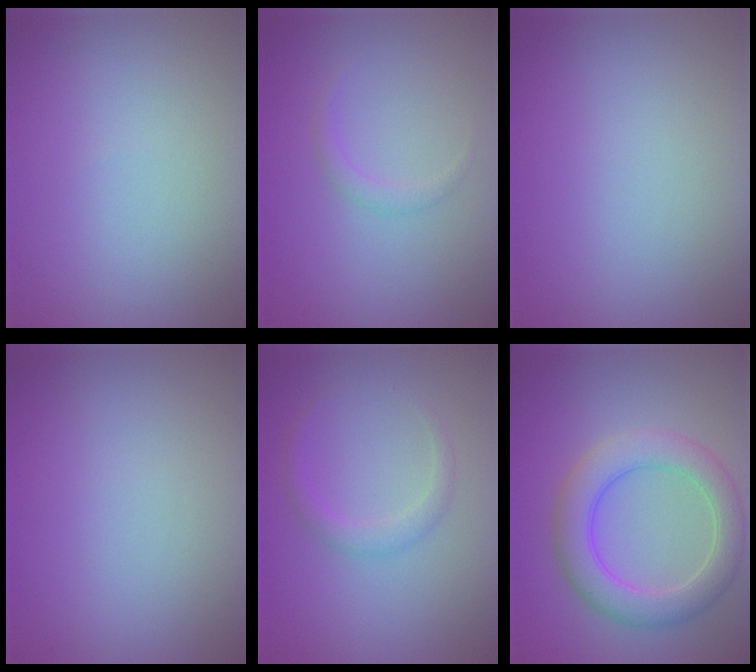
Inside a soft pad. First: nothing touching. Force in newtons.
{"total": 0.9, "press": 0.9, "slide": 0.1}
{"total": 0.0}
{"total": 0.0}
{"total": 1.6, "press": 1.6, "slide": 0.1}
{"total": 5.5, "press": 5.5, "slide": 0.3}